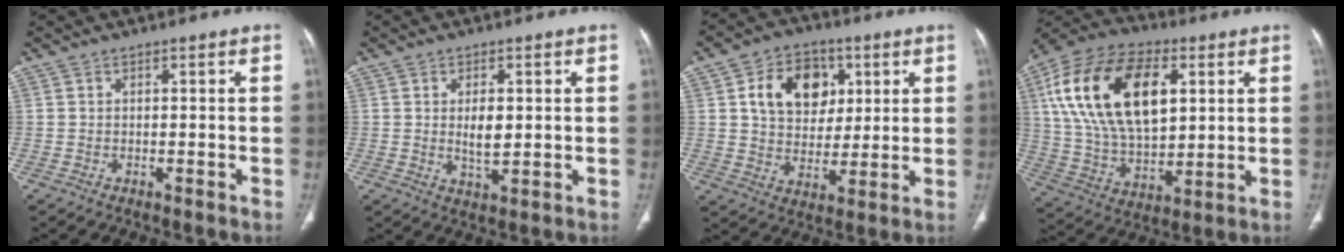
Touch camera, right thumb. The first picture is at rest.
{"total": 4.7, "force": [0.6, 2.2, 4.2], "torque": [-0.065, -0.010, 0.014]}
{"total": 13.8, "force": [4.3, 10.3, 8.1], "torque": [-0.088, -0.006, 0.072]}
{"total": 24.6, "force": [7.9, 13.6, 18.9], "torque": [-0.339, -0.014, 0.143]}